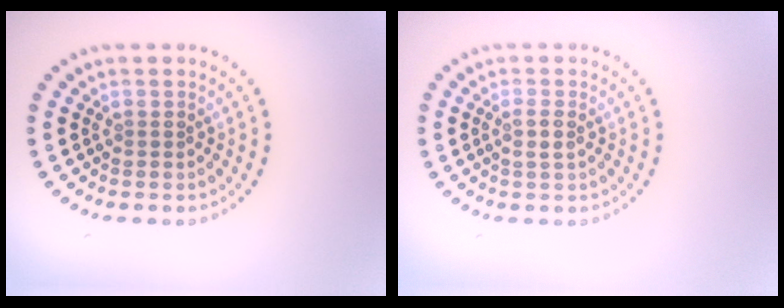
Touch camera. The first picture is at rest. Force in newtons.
{"total": 1.2, "press": 1.1, "slide": 0.5}